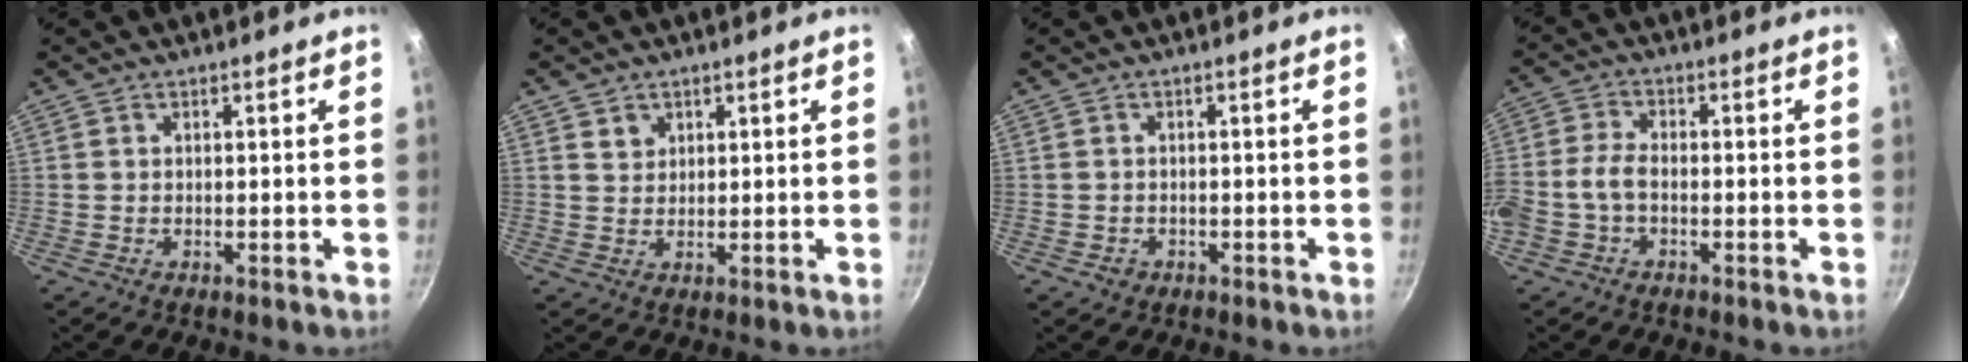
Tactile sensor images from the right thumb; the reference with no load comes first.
{"total": 2.4, "force": [1.3, 2.0, 0.6], "torque": [0.004, 0.000, 0.022]}
{"total": 1.6, "force": [-0.7, 1.4, 0.5], "torque": [-0.009, 0.005, -0.001]}
{"total": 5.0, "force": [-1.8, 3.0, 3.6], "torque": [-0.082, 0.022, -0.048]}